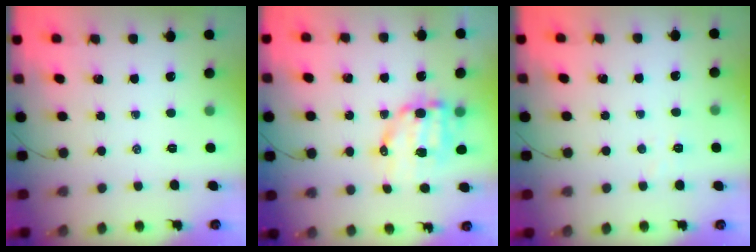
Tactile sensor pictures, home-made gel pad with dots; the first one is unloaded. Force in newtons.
{"total": 10.3, "press": 10.1, "slide": 2.0}
{"total": 2.5, "press": 2.4, "slide": 0.6}